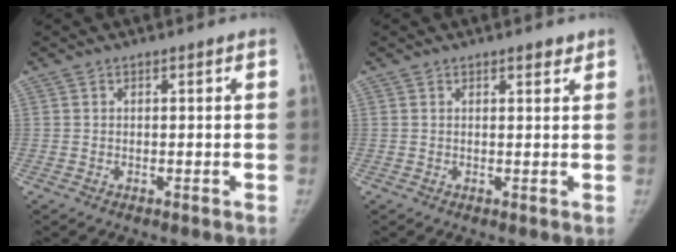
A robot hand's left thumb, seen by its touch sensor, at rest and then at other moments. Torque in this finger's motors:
{"motor_torque": [0.31, -0.22, 0.12, -0.12, 0.11]}